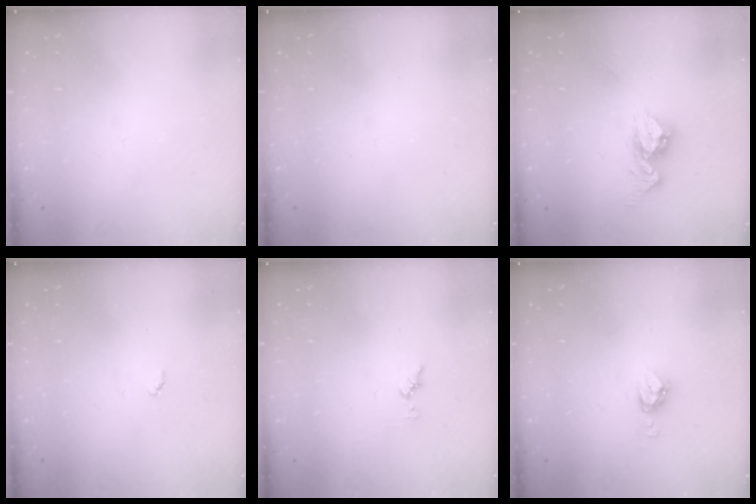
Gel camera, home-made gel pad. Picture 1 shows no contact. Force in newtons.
{"total": 0.0}
{"total": 9.4, "press": 9.4, "slide": 0.8}
{"total": 3.1, "press": 3.1, "slide": 0.4}
{"total": 5.6, "press": 5.6, "slide": 0.5}
{"total": 5.0, "press": 4.9, "slide": 0.3}